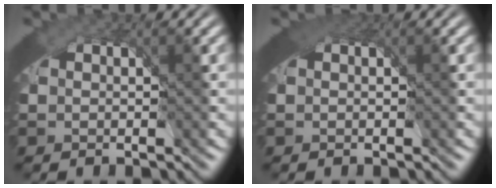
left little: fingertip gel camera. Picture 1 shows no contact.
{"total": 1.9, "force": [0.9, 1.0, 1.3], "torque": [-0.022, -0.004, 0.015]}